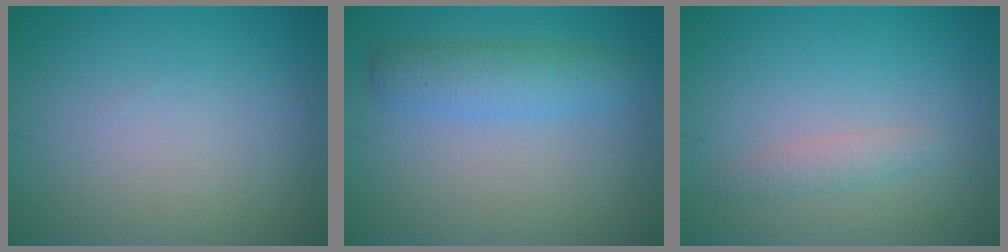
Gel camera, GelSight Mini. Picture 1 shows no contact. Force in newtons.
{"total": 3.3, "press": 3.3, "slide": 0.1}
{"total": 1.4, "press": 1.4, "slide": 0.1}